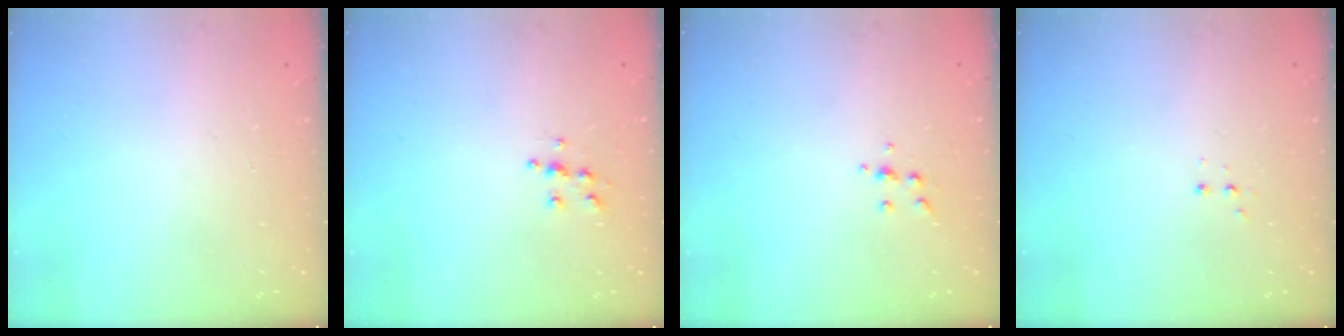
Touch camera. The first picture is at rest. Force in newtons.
{"total": 5.6, "press": 5.5, "slide": 0.5}
{"total": 5.0, "press": 4.9, "slide": 0.8}
{"total": 2.8, "press": 2.7, "slide": 0.5}